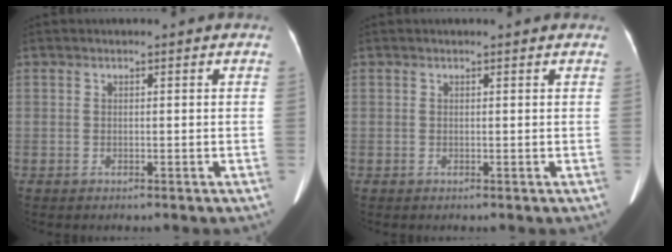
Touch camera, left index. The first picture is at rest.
{"total": 1.3, "force": [1.2, 0.1, 0.4], "torque": [-0.010, 0.006, 0.014]}